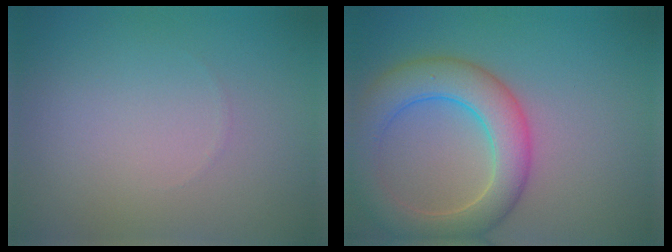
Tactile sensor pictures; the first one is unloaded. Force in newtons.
{"total": 6.7, "press": 6.7, "slide": 0.2}